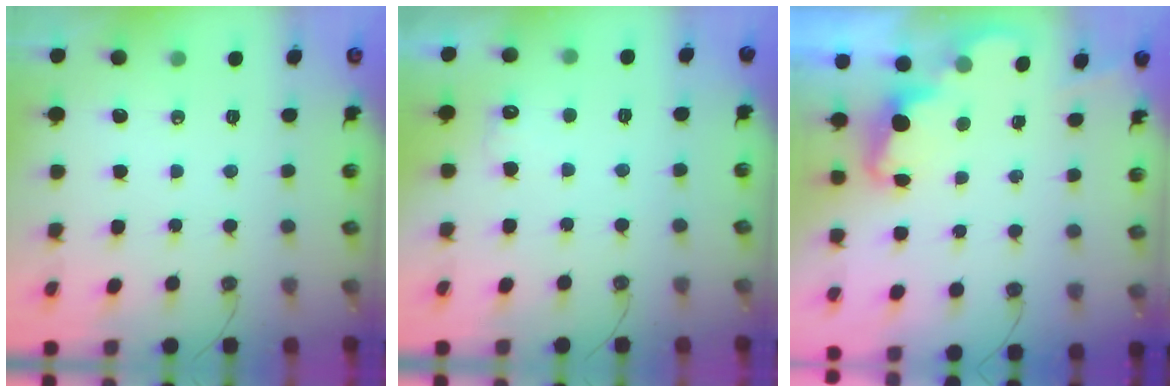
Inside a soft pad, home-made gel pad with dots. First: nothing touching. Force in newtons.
{"total": 3.9, "press": 3.7, "slide": 1.1}
{"total": 2.3, "press": 2.2, "slide": 0.5}